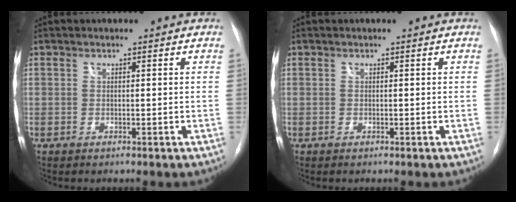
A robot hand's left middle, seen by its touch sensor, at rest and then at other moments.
{"total": 0.0}